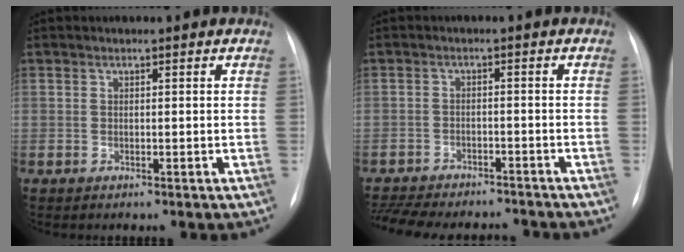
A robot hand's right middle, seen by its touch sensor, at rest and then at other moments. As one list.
[{"total": 15.2, "force": [-13.7, 3.8, 5.3], "torque": [-0.133, -0.010, -0.189]}]